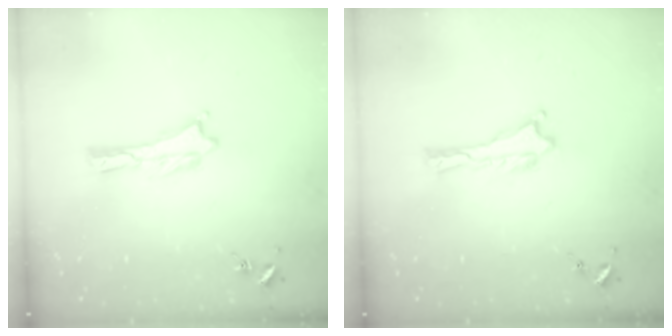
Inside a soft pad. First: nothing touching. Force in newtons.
{"total": 0.0}